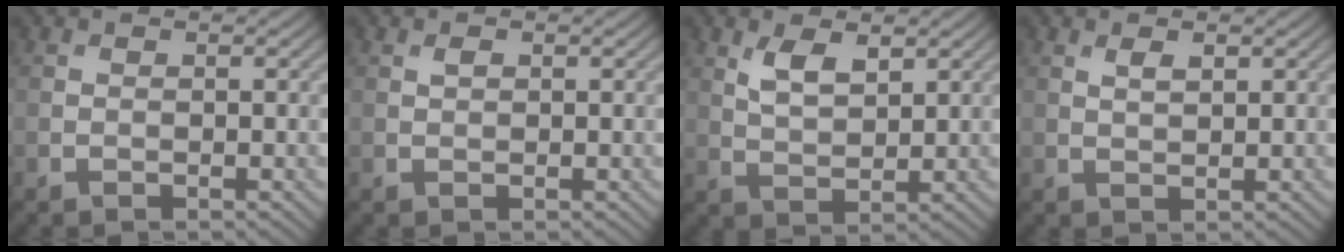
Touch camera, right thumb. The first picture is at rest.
{"total": 0.7, "force": [0.3, 0.4, 0.5], "torque": [-0.012, 0.000, 0.007]}
{"total": 4.1, "force": [2.1, 1.8, 3.0], "torque": [-0.068, -0.004, 0.045]}
{"total": 1.7, "force": [0.9, 0.6, 1.3], "torque": [-0.027, -0.003, 0.019]}